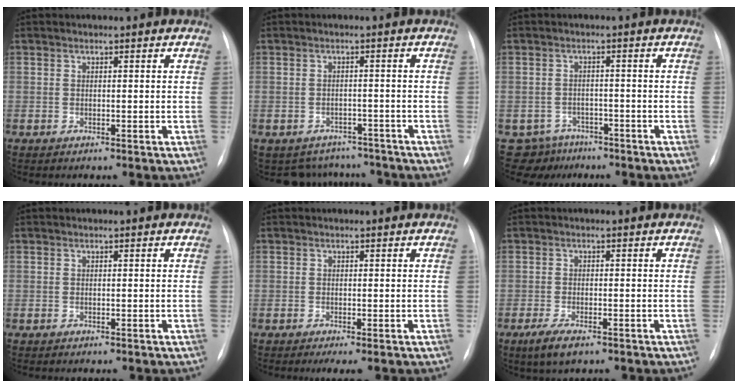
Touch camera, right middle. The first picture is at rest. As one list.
[{"total": 6.7, "force": [-5.9, 3.0, -0.5], "torque": [0.012, 0.021, -0.069]}, {"total": 5.2, "force": [-4.0, 3.3, -0.6], "torque": [0.014, 0.016, -0.057]}, {"total": 0.0}, {"total": 1.4, "force": [-0.8, 0.2, 1.2], "torque": [-0.024, -0.006, -0.010]}, {"total": 4.0, "force": [-2.5, 1.1, 2.9], "torque": [-0.068, -0.010, -0.041]}]